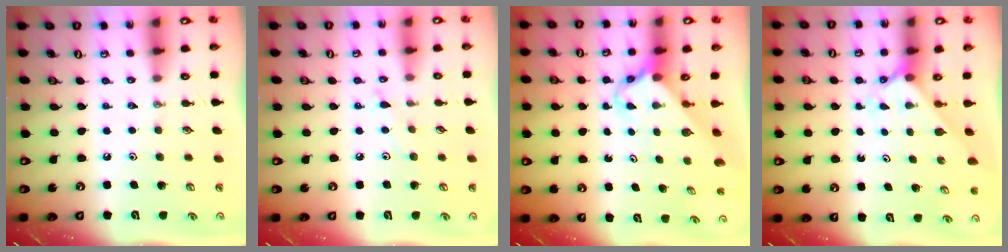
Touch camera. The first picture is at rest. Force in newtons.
{"total": 5.8, "press": 5.8, "slide": 0.7}
{"total": 2.7, "press": 2.7, "slide": 0.2}
{"total": 1.9, "press": 1.9, "slide": 0.2}